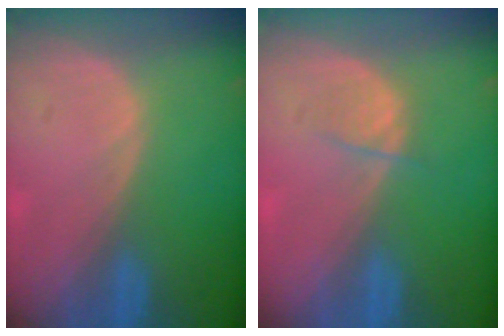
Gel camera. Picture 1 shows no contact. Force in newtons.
{"total": 1.9, "press": 1.9, "slide": 0.4}